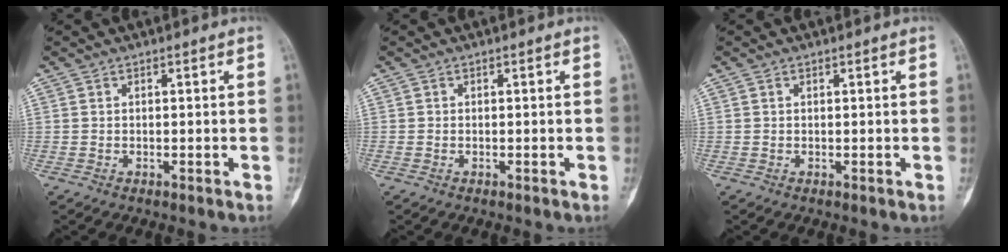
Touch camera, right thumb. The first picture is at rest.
{"total": 0.0}
{"total": 0.0}